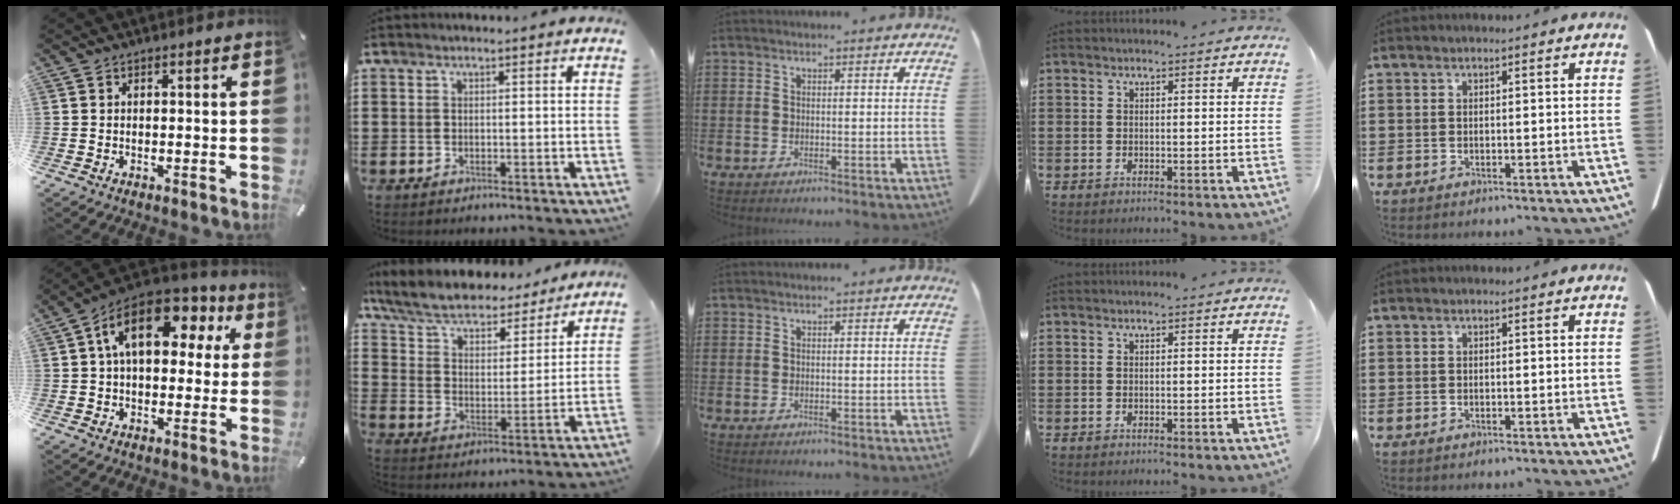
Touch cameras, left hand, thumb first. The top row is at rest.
{"thumb": {"total": 15.6, "force": [5.5, 9.2, 11.4], "torque": [-0.188, -0.008, 0.094]}, "index": {"total": 7.2, "force": [6.6, 1.3, 2.5], "torque": [-0.079, -0.041, 0.113]}}